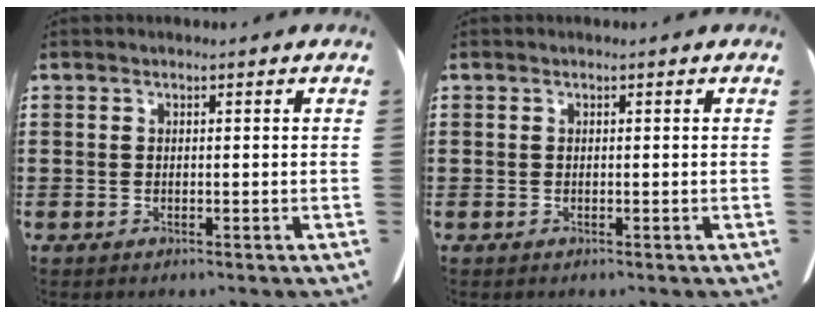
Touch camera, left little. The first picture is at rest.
{"total": 0.0}